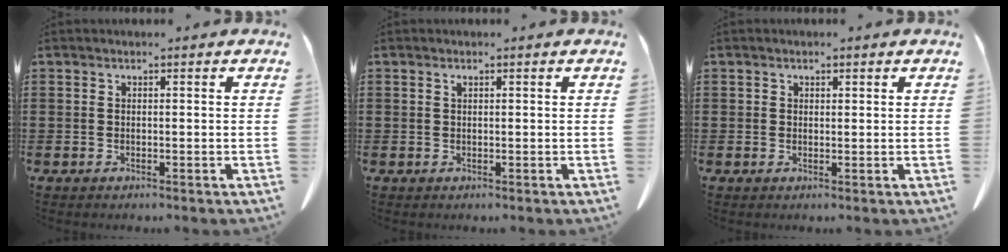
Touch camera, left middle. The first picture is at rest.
{"total": 0.6, "force": [0.4, 0.2, 0.5], "torque": [-0.011, -0.001, 0.008]}
{"total": 0.8, "force": [0.7, 0.5, 0.2], "torque": [-0.007, 0.000, 0.014]}